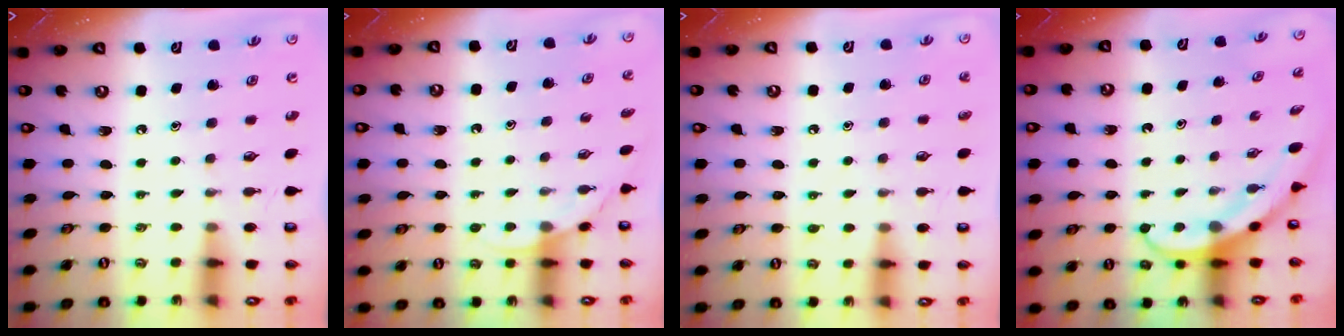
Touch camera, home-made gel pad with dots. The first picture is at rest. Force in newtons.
{"total": 4.0, "press": 4.0, "slide": 0.3}
{"total": 5.2, "press": 5.1, "slide": 0.6}
{"total": 3.9, "press": 3.9, "slide": 0.2}